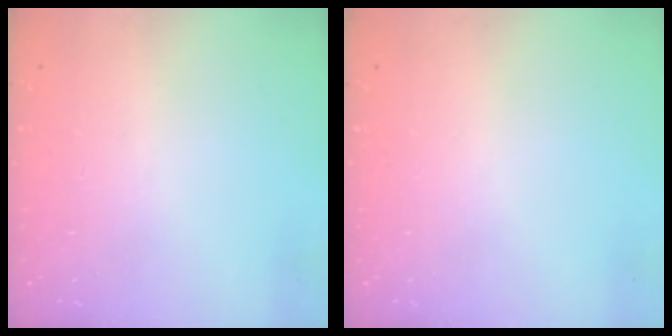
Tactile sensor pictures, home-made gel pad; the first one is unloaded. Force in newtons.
{"total": 0.0}